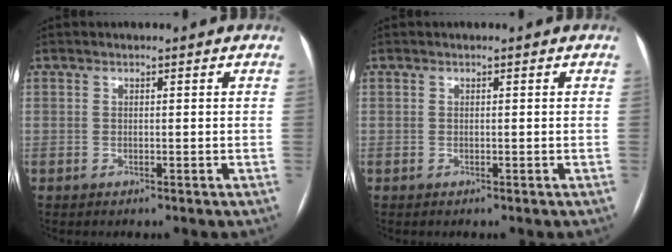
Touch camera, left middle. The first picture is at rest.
{"total": 0.0}